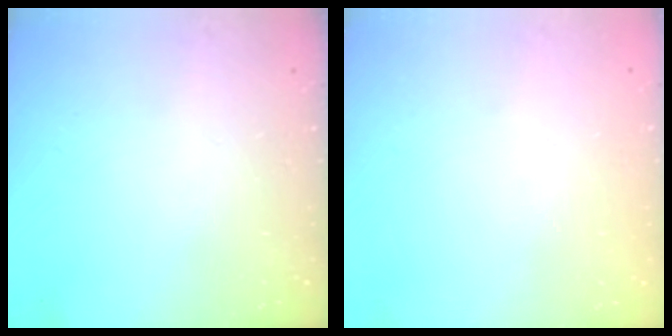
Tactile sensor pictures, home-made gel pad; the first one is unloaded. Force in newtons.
{"total": 0.0}